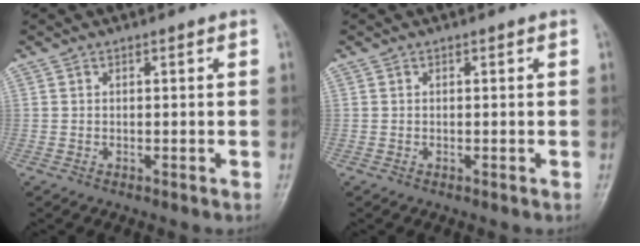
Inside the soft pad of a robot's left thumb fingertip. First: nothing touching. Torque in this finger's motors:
{"motor_torque": [-0.02, 0.00, 0.04, -0.04, 0.00]}